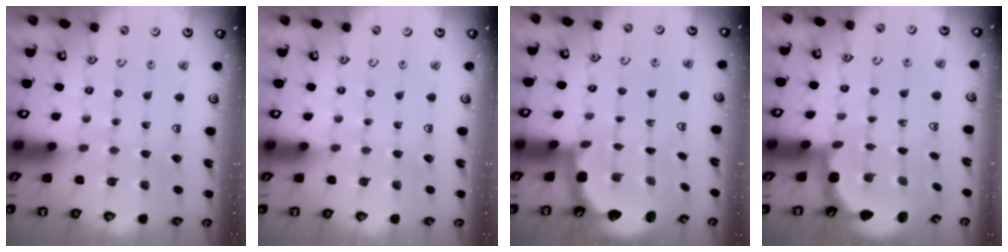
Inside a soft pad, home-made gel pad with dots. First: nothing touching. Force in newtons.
{"total": 0.0}
{"total": 2.5, "press": 2.1, "slide": 1.3}
{"total": 3.2, "press": 2.4, "slide": 2.1}